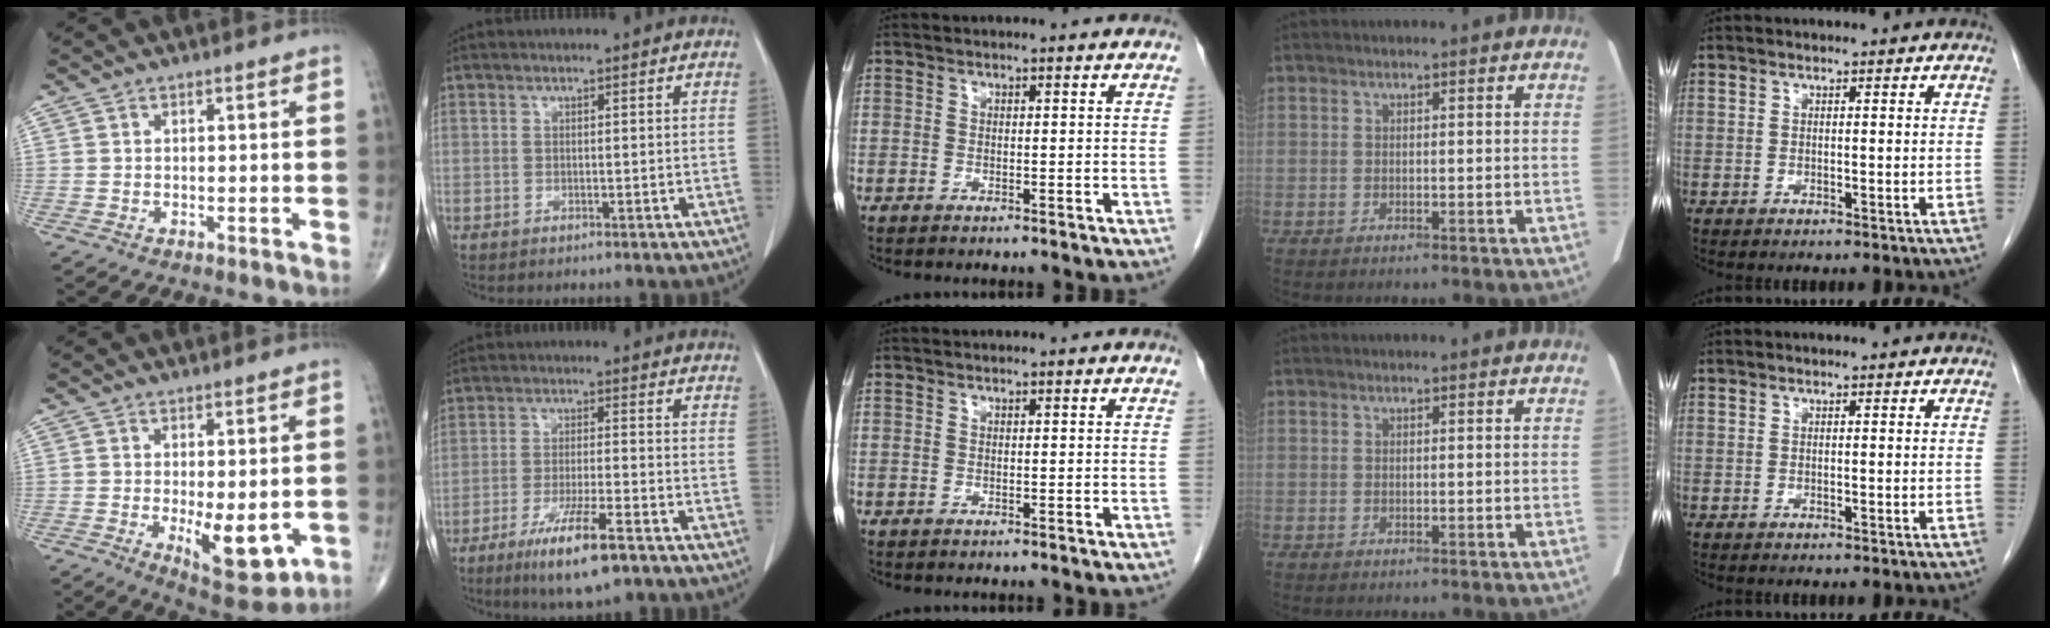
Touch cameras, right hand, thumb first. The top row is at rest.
{"thumb": {"total": 9.6, "force": [-1.9, 3.8, 8.6], "torque": [-0.106, -0.022, -0.016]}, "index": {"total": 9.9, "force": [-6.1, 1.0, 7.8], "torque": [-0.142, -0.022, -0.100]}}